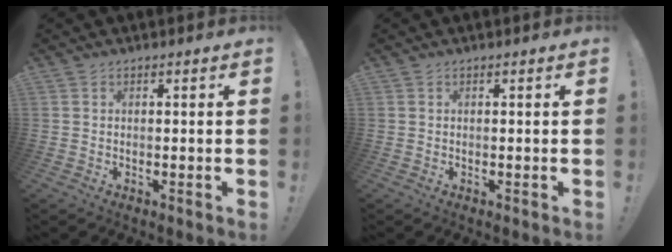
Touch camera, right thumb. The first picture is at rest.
{"total": 0.0}